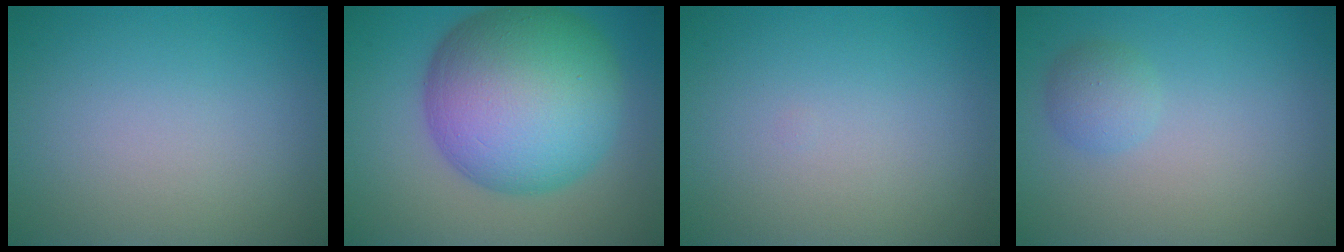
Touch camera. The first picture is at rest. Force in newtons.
{"total": 15.2, "press": 15.2, "slide": 0.1}
{"total": 0.0}
{"total": 1.7, "press": 1.7, "slide": 0.1}